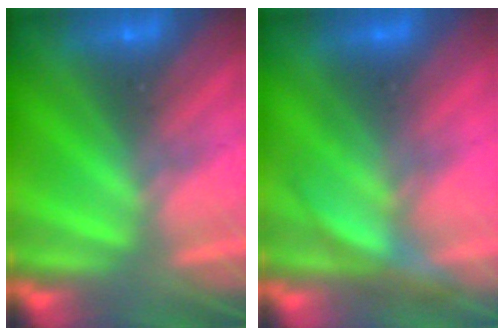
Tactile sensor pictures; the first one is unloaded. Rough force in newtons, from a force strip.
{"total": 3.2}